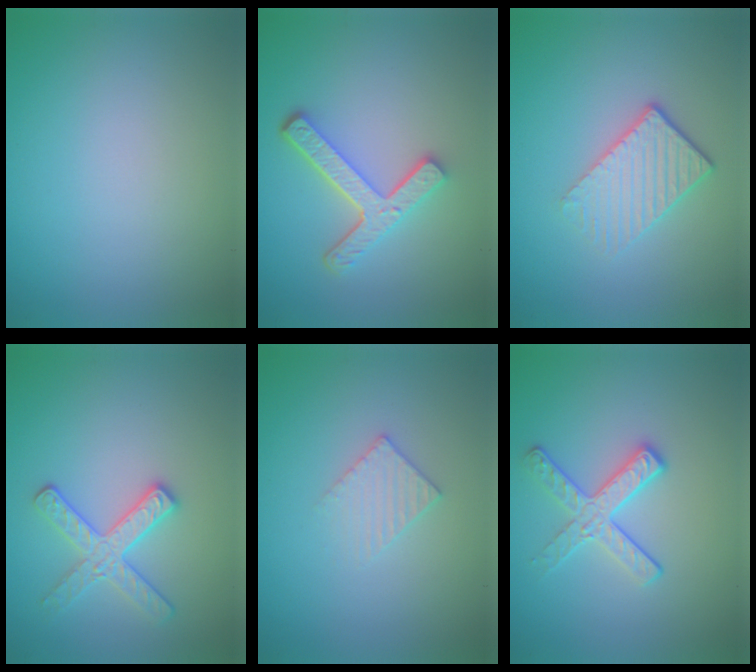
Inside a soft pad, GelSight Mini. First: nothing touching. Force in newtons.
{"total": 4.3, "press": 3.3, "slide": 2.8}
{"total": 3.3, "press": 2.7, "slide": 1.9}
{"total": 2.8, "press": 2.7, "slide": 0.6}
{"total": 1.9, "press": 1.9, "slide": 0.2}
{"total": 2.9, "press": 2.6, "slide": 1.4}